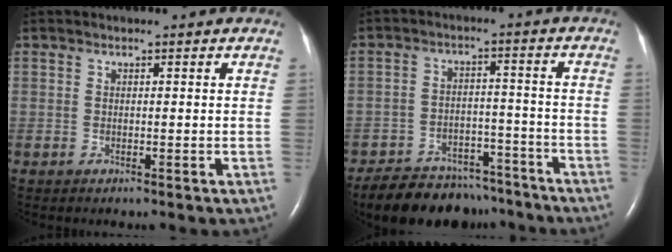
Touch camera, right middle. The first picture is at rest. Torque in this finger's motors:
{"motor_torque": [1.03, -1.11, 0.15, 0.03]}